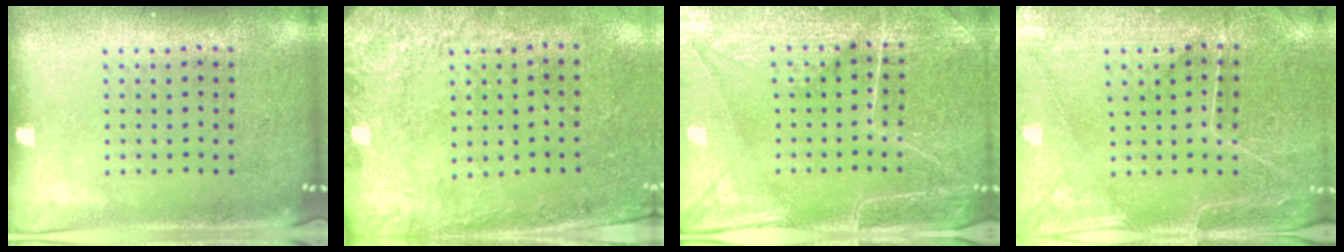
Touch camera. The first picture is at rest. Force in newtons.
{"total": 2.6, "press": 2.1, "slide": 1.5}
{"total": 4.5, "press": 4.2, "slide": 1.5}
{"total": 0.7, "press": 0.5, "slide": 0.4}